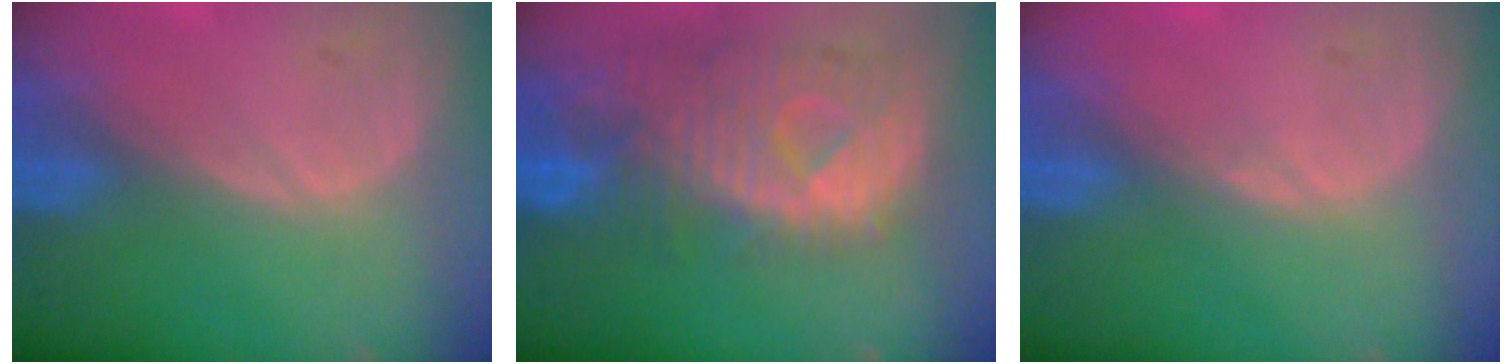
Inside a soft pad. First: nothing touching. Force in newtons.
{"total": 11.3, "press": 9.9, "slide": 5.4}
{"total": 0.5, "press": 0.5, "slide": 0.2}